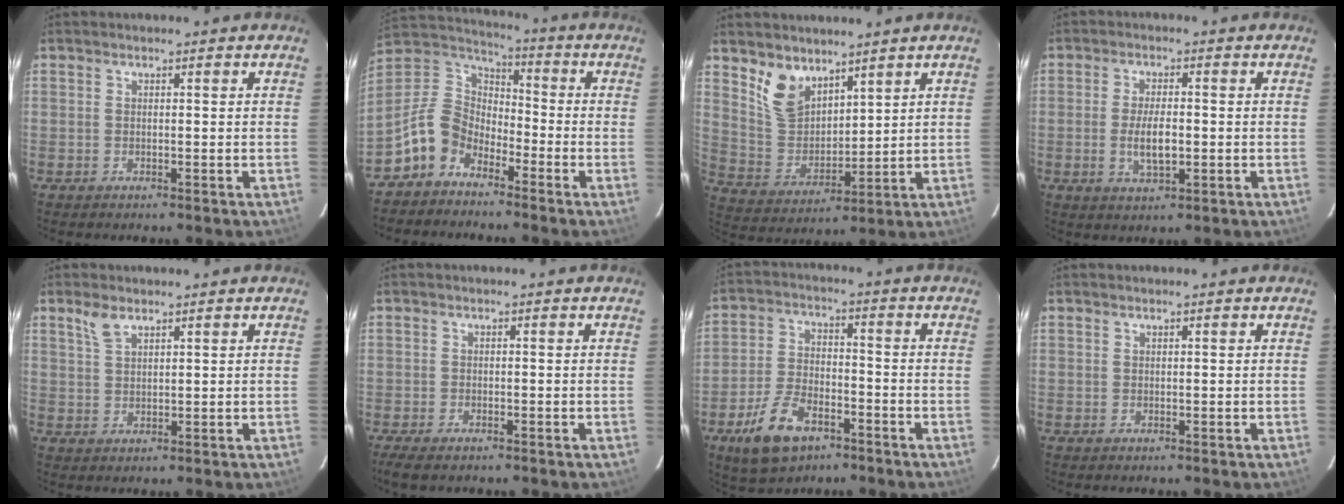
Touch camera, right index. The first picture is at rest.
{"total": 10.3, "force": [-7.0, 6.5, 3.8], "torque": [-0.086, 0.034, -0.152]}
{"total": 8.9, "force": [6.3, 5.0, 3.9], "torque": [-0.074, 0.003, 0.136]}
{"total": 5.7, "force": [-0.9, 2.1, 5.2], "torque": [-0.102, -0.004, -0.014]}
{"total": 3.3, "force": [2.3, 1.3, 1.8], "torque": [-0.037, 0.006, 0.049]}
{"total": 4.1, "force": [-3.1, 1.4, 2.3], "torque": [-0.056, -0.017, -0.056]}
{"total": 11.3, "force": [-6.6, 5.8, 7.0], "torque": [-0.159, -0.001, -0.118]}
{"total": 0.0}